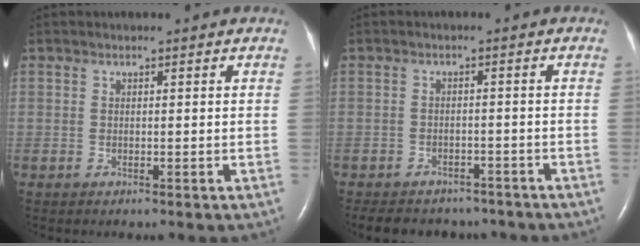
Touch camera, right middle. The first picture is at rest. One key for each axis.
{"total": 13.5, "fx": -11.6, "fy": 3.0, "fz": 6.2, "tx": -0.125, "ty": -0.022, "tz": -0.172}